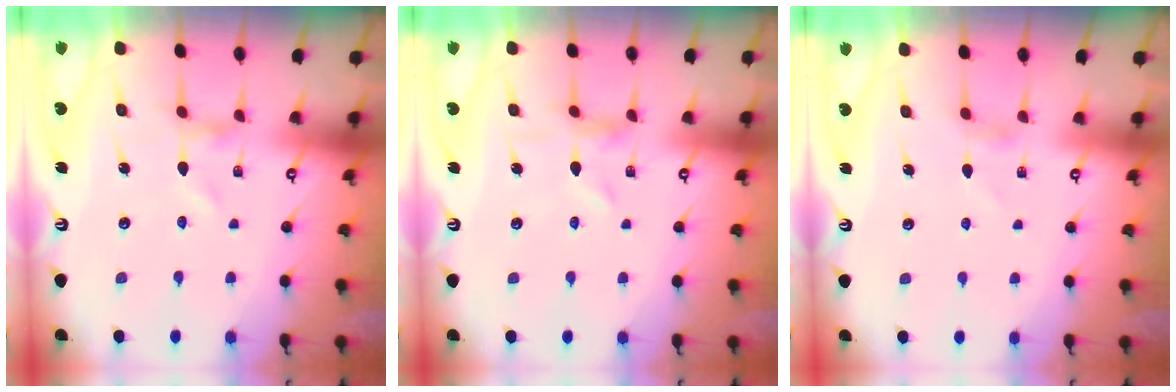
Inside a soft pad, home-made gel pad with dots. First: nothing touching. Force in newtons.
{"total": 0.9, "press": 0.9, "slide": 0.3}
{"total": 2.1, "press": 2.1, "slide": 0.4}